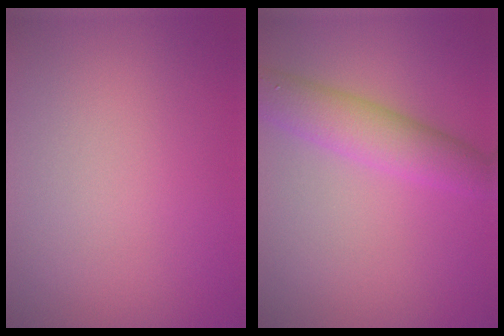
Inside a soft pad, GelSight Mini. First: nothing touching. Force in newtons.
{"total": 4.3, "press": 4.3, "slide": 0.2}